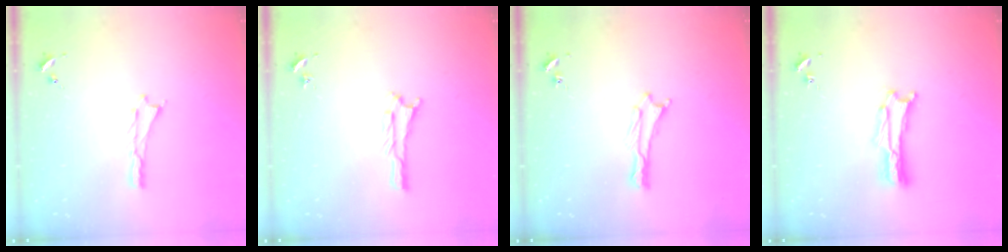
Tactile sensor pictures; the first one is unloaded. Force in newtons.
{"total": 0.6, "press": 0.6, "slide": 0.1}
{"total": 0.0}
{"total": 1.4, "press": 1.4, "slide": 0.0}